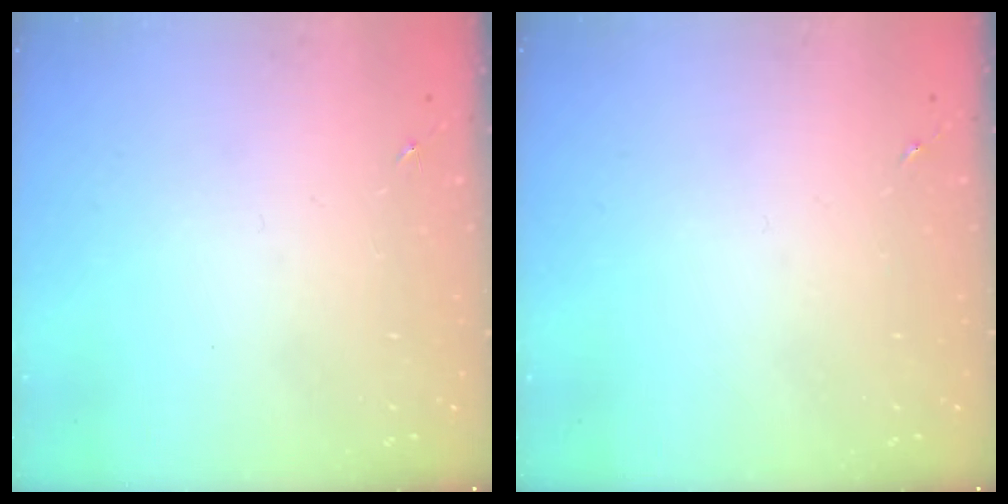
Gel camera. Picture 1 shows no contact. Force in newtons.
{"total": 0.0}